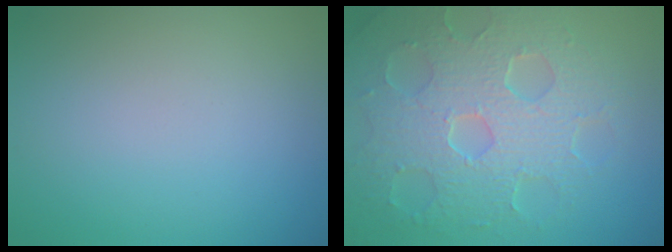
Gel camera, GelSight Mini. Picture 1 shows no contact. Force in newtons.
{"total": 8.2, "press": 5.8, "slide": 5.8}